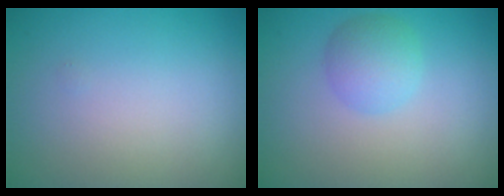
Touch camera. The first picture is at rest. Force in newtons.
{"total": 2.7, "press": 2.7, "slide": 0.1}